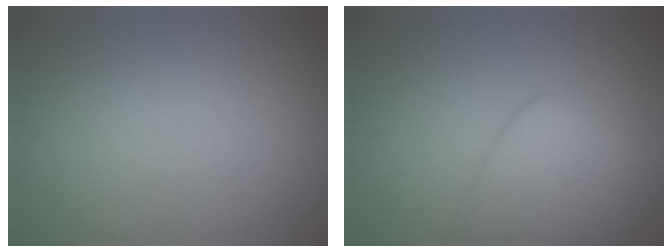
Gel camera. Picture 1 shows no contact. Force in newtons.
{"total": 5.3, "press": 5.3, "slide": 0.1}